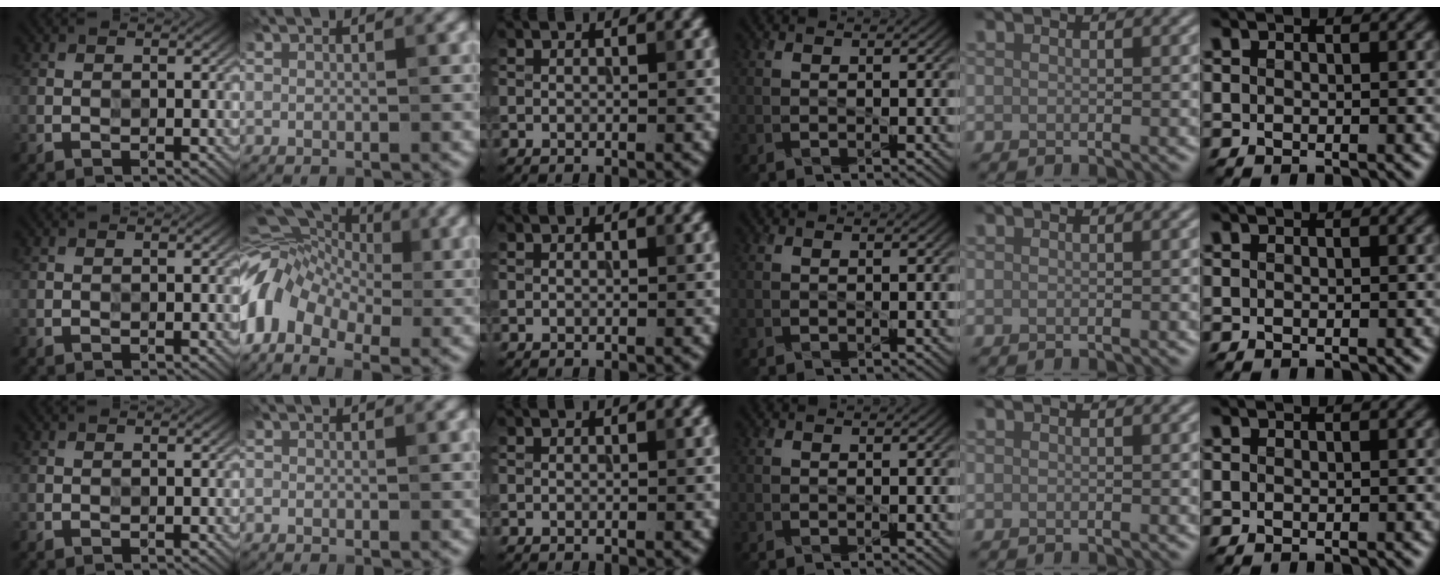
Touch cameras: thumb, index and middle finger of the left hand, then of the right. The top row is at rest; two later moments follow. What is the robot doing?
{"motion": "press", "object": "sticky note"}